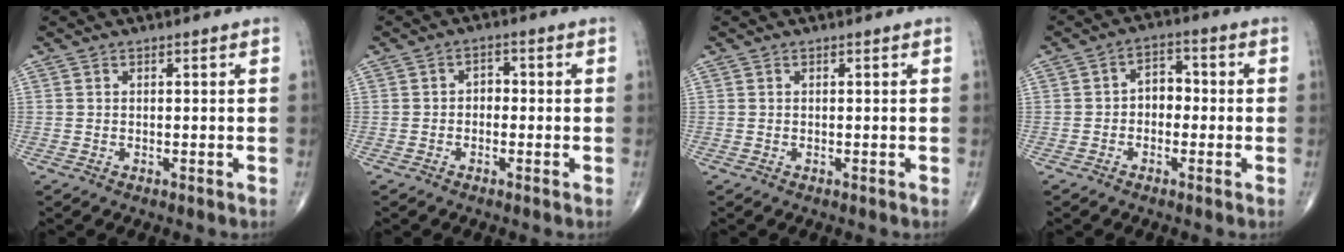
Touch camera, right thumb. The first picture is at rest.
{"total": 2.2, "force": [-0.5, 1.7, 1.3], "torque": [-0.002, 0.012, -0.019]}
{"total": 0.0}
{"total": 4.6, "force": [-0.7, 3.4, 3.0], "torque": [-0.022, 0.021, -0.025]}